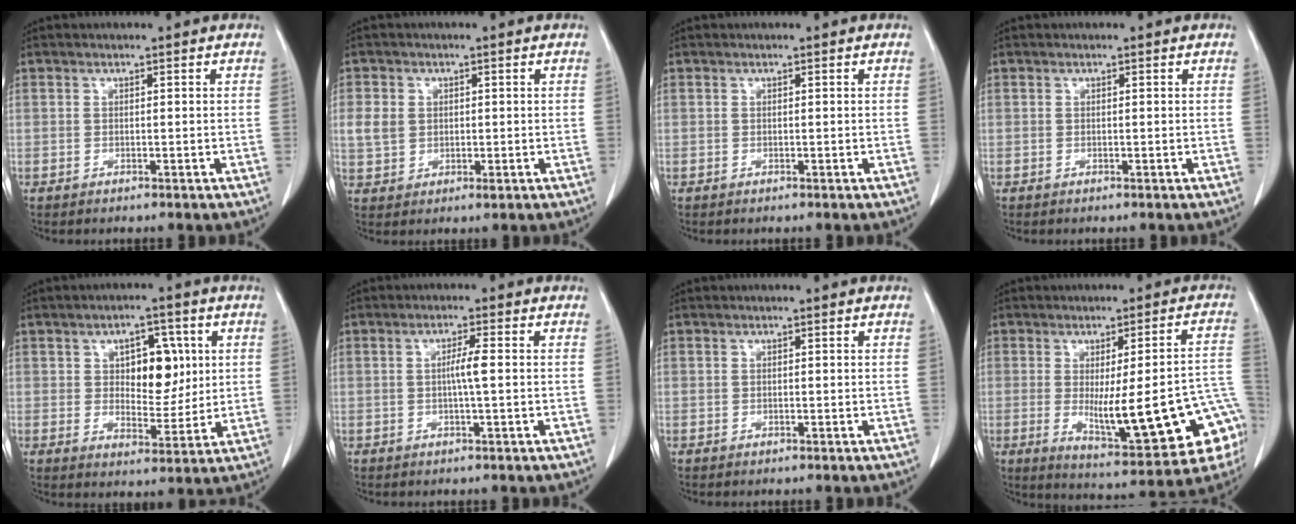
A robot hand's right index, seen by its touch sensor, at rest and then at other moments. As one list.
[{"total": 4.5, "force": [0.6, 3.7, 2.4], "torque": [-0.048, 0.002, 0.017]}, {"total": 0.0}, {"total": 0.0}, {"total": 8.0, "force": [2.2, 4.3, 6.4], "torque": [-0.089, 0.008, 0.040]}, {"total": 2.9, "force": [0.0, -0.2, 2.9], "torque": [-0.053, -0.001, -0.002]}, {"total": 0.0}, {"total": 20.0, "force": [-5.0, 3.4, 19.0], "torque": [-0.186, 0.005, -0.047]}]